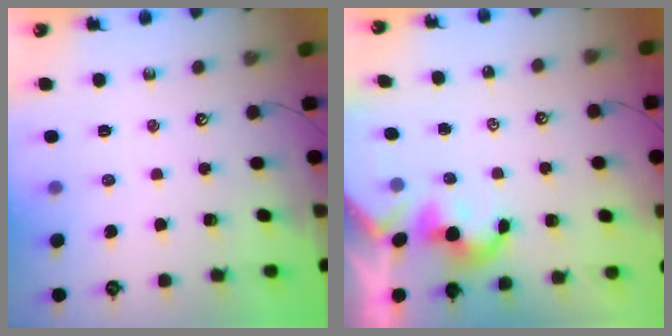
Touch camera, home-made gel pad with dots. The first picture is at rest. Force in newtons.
{"total": 2.2, "press": 2.1, "slide": 0.3}